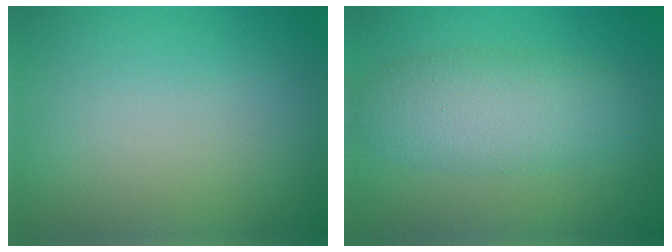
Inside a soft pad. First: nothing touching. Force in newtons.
{"total": 4.8, "press": 4.8, "slide": 0.2}